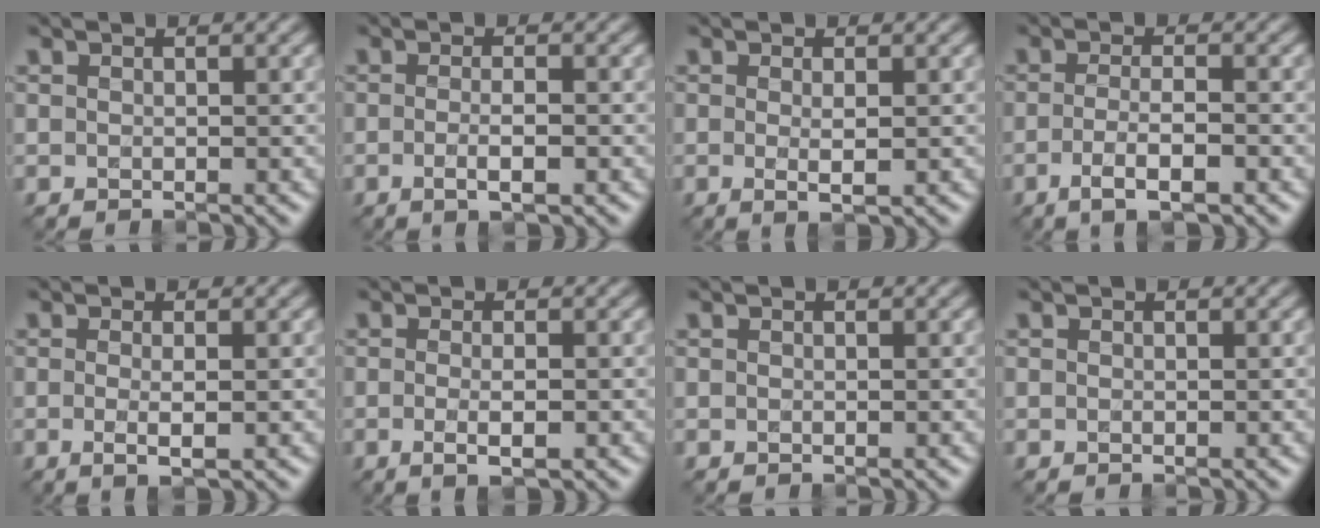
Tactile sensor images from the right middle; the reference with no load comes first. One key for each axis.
{"total": 2.7, "fx": -0.7, "fy": 0.7, "fz": 2.5, "tx": -0.033, "ty": -0.004, "tz": -0.010}
{"total": 1.7, "fx": 0.0, "fy": 0.3, "fz": 1.7, "tx": -0.030, "ty": -0.005, "tz": 0.000}
{"total": 3.6, "fx": -1.5, "fy": 0.9, "fz": 3.1, "tx": -0.060, "ty": -0.002, "tz": -0.027}
{"total": 2.2, "fx": -0.3, "fy": 0.5, "fz": 2.1, "tx": -0.037, "ty": -0.007, "tz": -0.005}
{"total": 2.5, "fx": -0.5, "fy": 0.7, "fz": 2.4, "tx": -0.038, "ty": -0.007, "tz": -0.007}
{"total": 0.0}
{"total": 0.0}